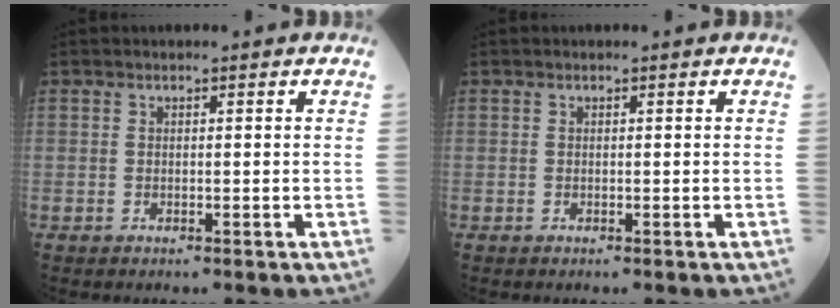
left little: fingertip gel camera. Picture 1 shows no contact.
{"total": 0.0}